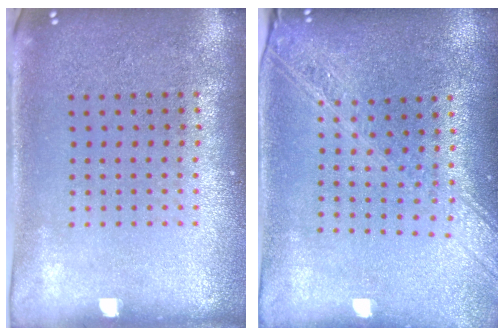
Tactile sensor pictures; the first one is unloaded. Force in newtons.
{"total": 2.2, "press": 1.9, "slide": 1.2}